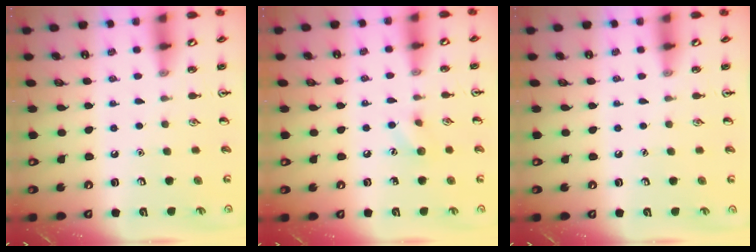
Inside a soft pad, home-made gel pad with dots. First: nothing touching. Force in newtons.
{"total": 6.3, "press": 6.1, "slide": 1.8}
{"total": 0.0}